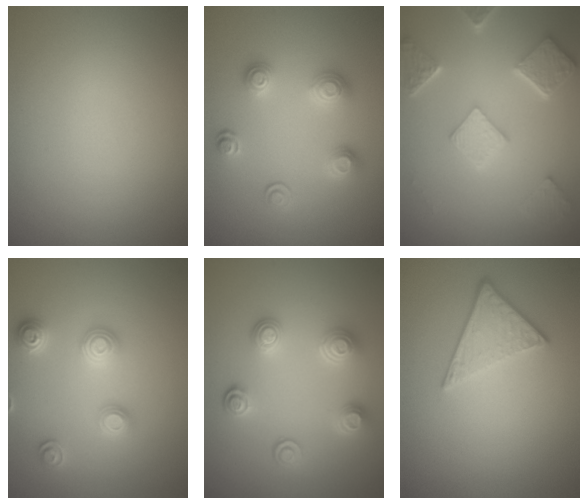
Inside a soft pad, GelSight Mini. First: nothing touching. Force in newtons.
{"total": 3.1, "press": 2.8, "slide": 1.4}
{"total": 5.0, "press": 3.9, "slide": 3.1}
{"total": 2.9, "press": 2.9, "slide": 0.2}
{"total": 3.8, "press": 3.3, "slide": 2.0}
{"total": 3.0, "press": 2.3, "slide": 2.0}